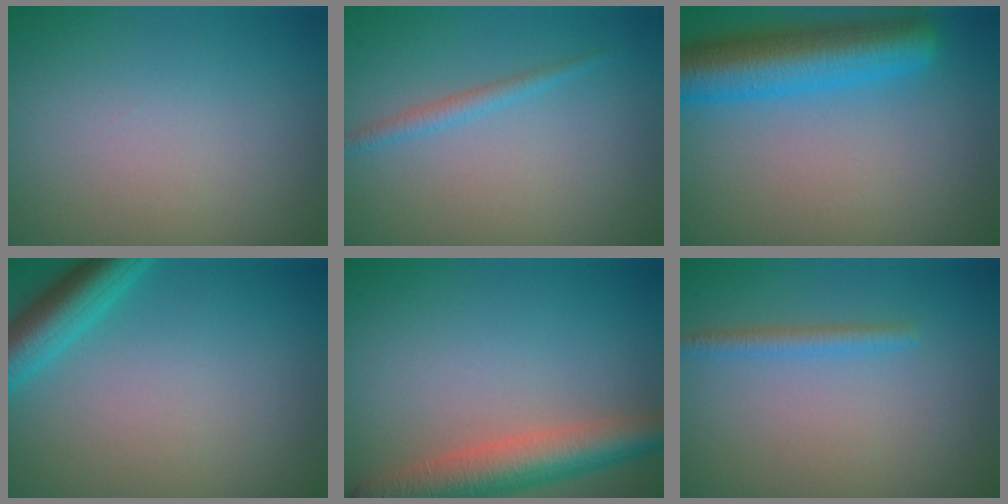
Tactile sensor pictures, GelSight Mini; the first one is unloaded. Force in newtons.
{"total": 1.3, "press": 1.3, "slide": 0.1}
{"total": 7.7, "press": 7.7, "slide": 0.3}
{"total": 4.2, "press": 4.2, "slide": 0.3}
{"total": 5.7, "press": 5.7, "slide": 0.4}
{"total": 1.6, "press": 1.6, "slide": 0.0}